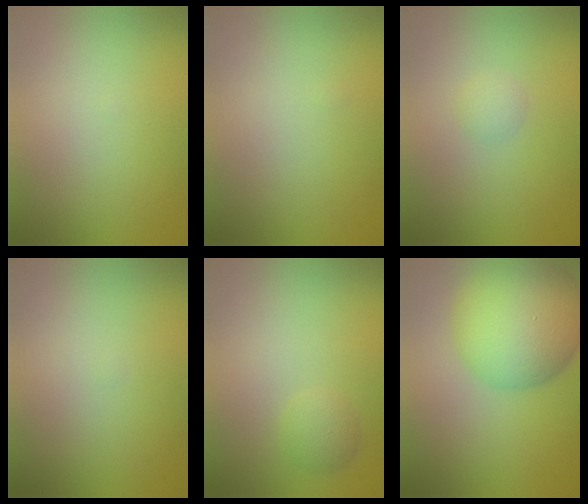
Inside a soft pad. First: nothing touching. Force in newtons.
{"total": 0.0}
{"total": 1.0, "press": 1.0, "slide": 0.1}
{"total": 0.0}
{"total": 1.4, "press": 1.4, "slide": 0.1}
{"total": 9.6, "press": 9.6, "slide": 0.3}